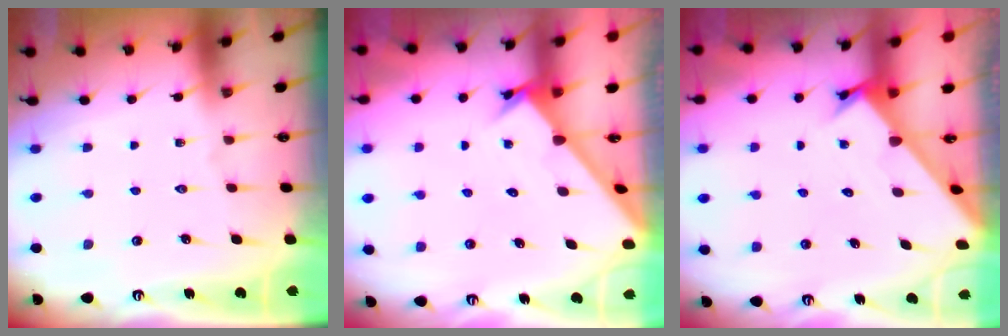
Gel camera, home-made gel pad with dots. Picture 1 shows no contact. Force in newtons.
{"total": 1.7, "press": 1.7, "slide": 0.1}
{"total": 2.2, "press": 2.2, "slide": 0.2}